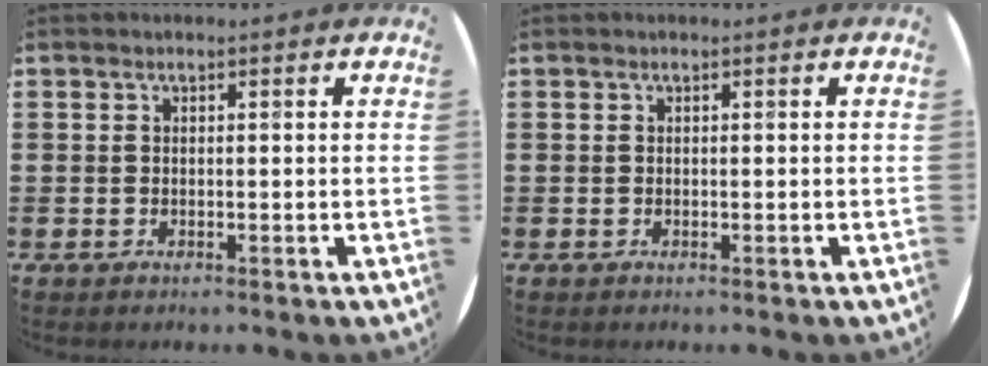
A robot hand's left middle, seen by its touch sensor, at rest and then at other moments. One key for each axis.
{"total": 0.0}